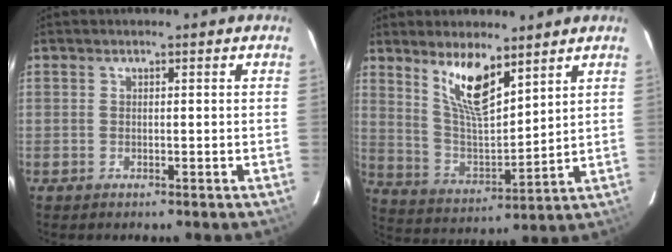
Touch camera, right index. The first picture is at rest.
{"total": 11.3, "force": [7.3, 3.4, 7.8], "torque": [-0.146, -0.004, 0.151]}